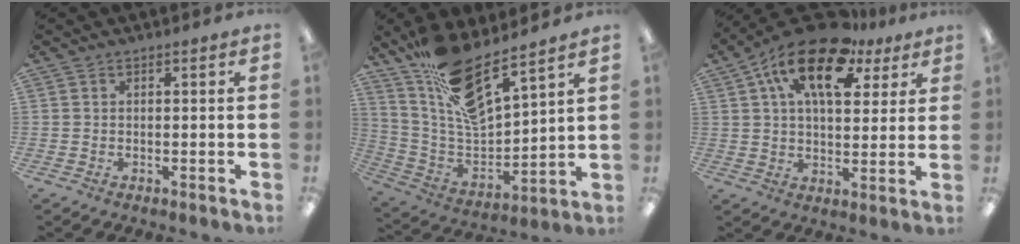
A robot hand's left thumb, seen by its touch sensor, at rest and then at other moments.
{"total": 14.6, "force": [11.6, 3.4, 8.2], "torque": [-0.172, -0.086, 0.204]}
{"total": 17.9, "force": [9.3, 9.0, 12.4], "torque": [-0.206, -0.029, 0.159]}